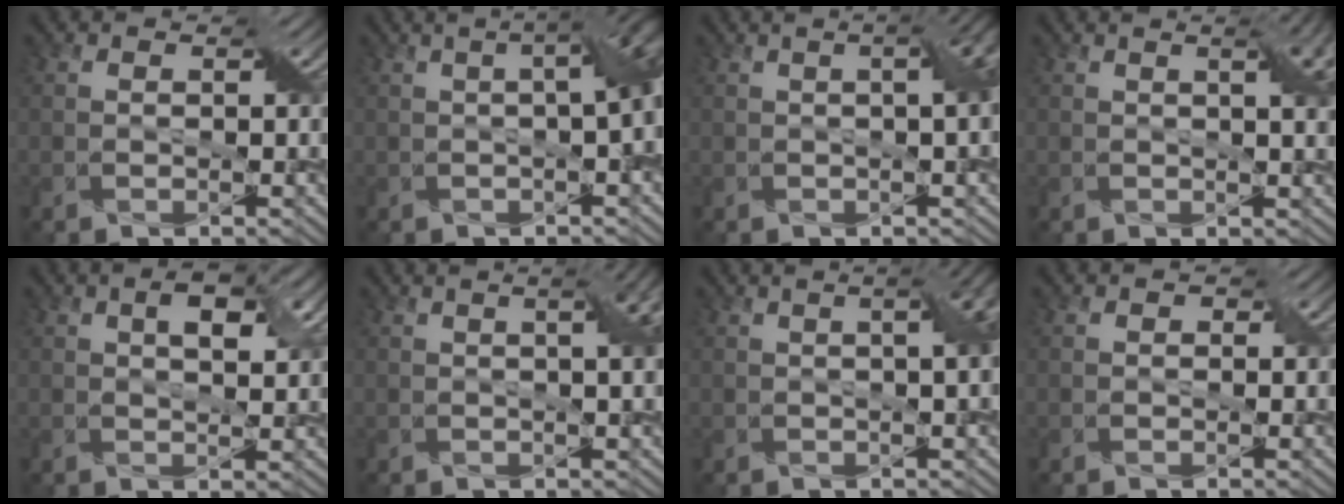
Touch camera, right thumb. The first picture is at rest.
{"total": 10.3, "force": [0.5, 4.2, 9.3], "torque": [-0.078, 0.033, -0.015]}
{"total": 7.6, "force": [0.9, 3.0, 6.9], "torque": [-0.047, 0.035, -0.005]}
{"total": 5.8, "force": [1.9, 2.1, 5.0], "torque": [-0.040, 0.012, 0.016]}
{"total": 4.6, "force": [1.7, 2.1, 3.7], "torque": [-0.062, 0.000, 0.029]}
{"total": 5.5, "force": [1.1, 2.1, 4.9], "torque": [-0.032, 0.023, 0.003]}
{"total": 6.7, "force": [0.8, 2.6, 6.1], "torque": [-0.040, 0.029, -0.003]}
{"total": 0.7, "force": [0.1, 0.7, 0.3], "torque": [0.000, -0.004, 0.003]}